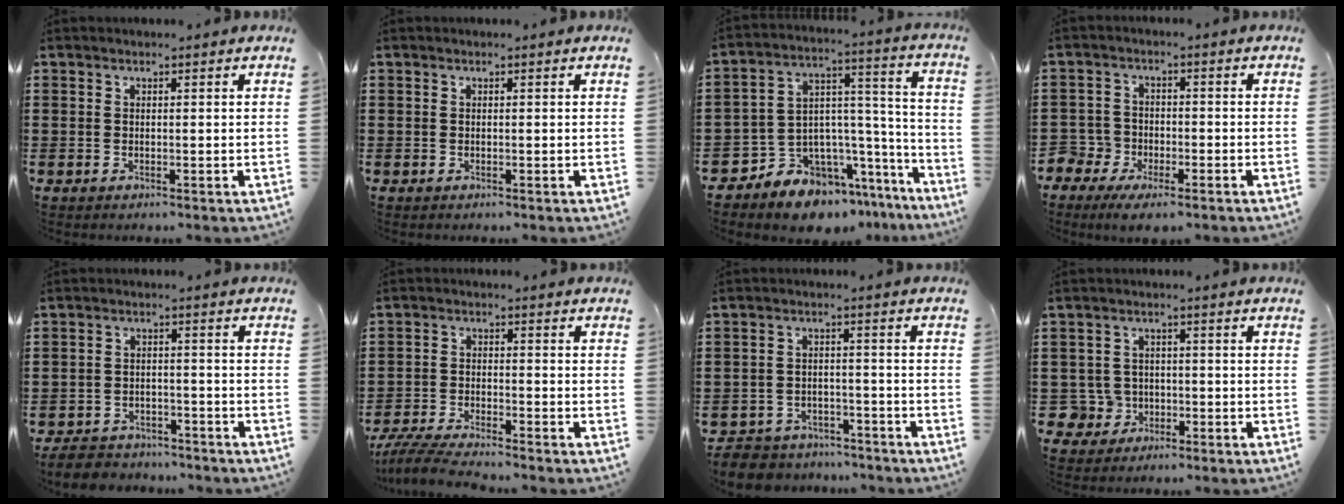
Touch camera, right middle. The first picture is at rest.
{"total": 0.0}
{"total": 8.0, "force": [-6.9, 4.0, 0.7], "torque": [-0.030, -0.003, -0.131]}
{"total": 3.8, "force": [-2.9, 2.3, 0.9], "torque": [-0.038, 0.000, -0.065]}
{"total": 4.7, "force": [-4.5, 1.1, 0.5], "torque": [-0.021, 0.004, -0.094]}
{"total": 5.1, "force": [-4.9, 0.3, 1.6], "torque": [-0.047, -0.011, -0.098]}
{"total": 5.1, "force": [-4.9, 1.2, 0.2], "torque": [-0.017, 0.006, -0.104]}
{"total": 4.3, "force": [-1.4, 3.9, 1.1], "torque": [-0.046, 0.003, -0.030]}